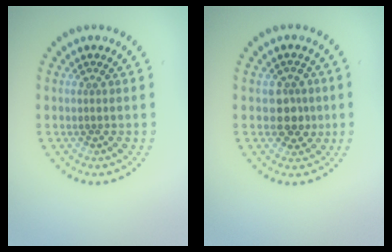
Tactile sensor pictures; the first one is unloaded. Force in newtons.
{"total": 2.6, "press": 2.5, "slide": 0.9}